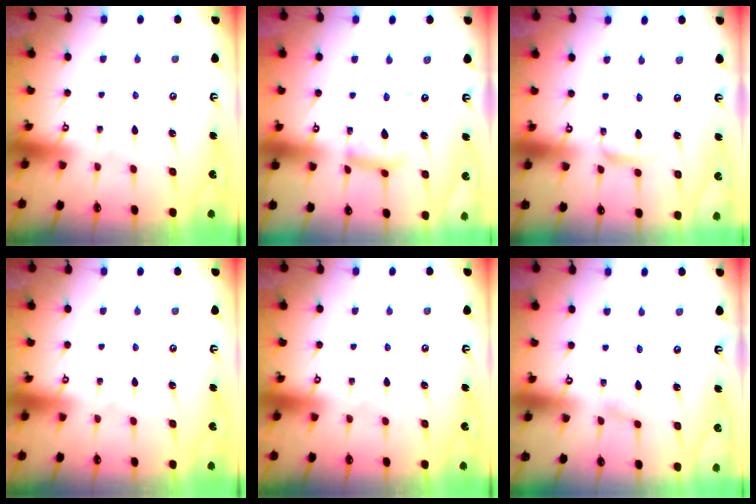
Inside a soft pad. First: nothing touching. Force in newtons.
{"total": 12.2, "press": 12.1, "slide": 1.1}
{"total": 2.9, "press": 2.8, "slide": 0.3}
{"total": 0.0}
{"total": 0.0}
{"total": 1.6, "press": 1.6, "slide": 0.1}